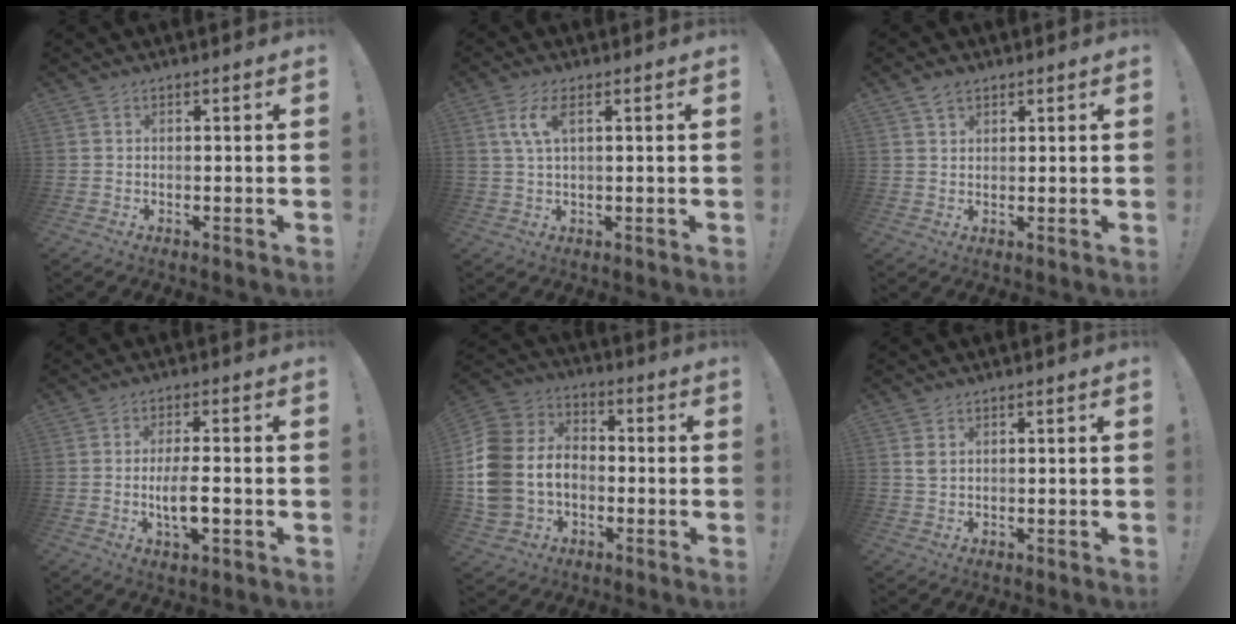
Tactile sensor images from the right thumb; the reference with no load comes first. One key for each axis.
{"total": 5.7, "fx": 2.1, "fy": 1.7, "fz": 5.0, "tx": -0.095, "ty": 0.003, "tz": 0.036}
{"total": 2.8, "fx": 2.1, "fy": 1.4, "fz": 1.1, "tx": -0.012, "ty": -0.011, "tz": 0.039}
{"total": 7.0, "fx": -1.2, "fy": 1.9, "fz": 6.6, "tx": -0.126, "ty": -0.007, "tz": -0.024}
{"total": 15.3, "fx": -2.3, "fy": 12.5, "fz": 8.6, "tx": -0.162, "ty": 0.016, "tz": -0.034}
{"total": 2.2, "fx": 1.0, "fy": 1.3, "fz": 1.5, "tx": -0.026, "ty": 0.001, "tz": 0.017}